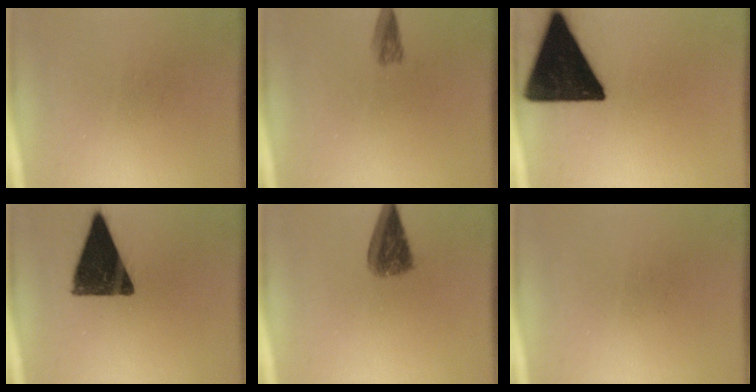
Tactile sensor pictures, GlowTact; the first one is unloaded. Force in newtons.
{"total": 2.0}
{"total": 19.4}
{"total": 13.7}
{"total": 5.9}
{"total": 0.0}